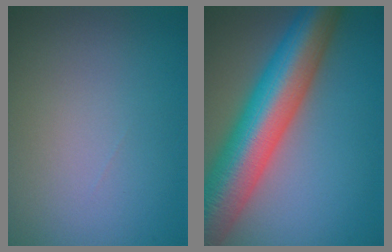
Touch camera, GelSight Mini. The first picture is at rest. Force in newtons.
{"total": 12.8, "press": 12.8, "slide": 0.2}